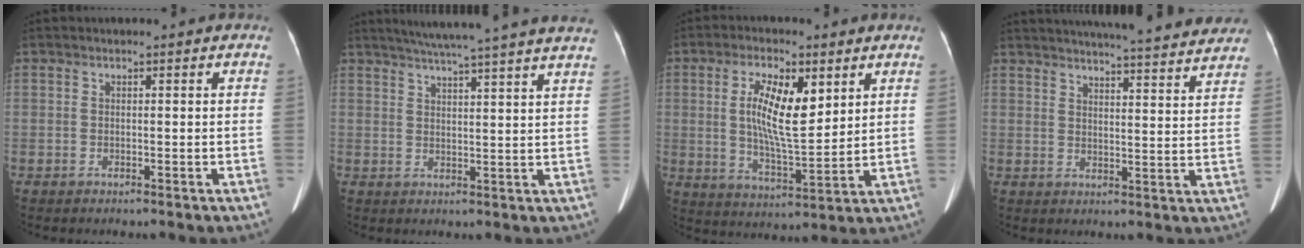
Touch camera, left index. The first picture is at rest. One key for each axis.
{"total": 19.3, "fx": 16.9, "fy": -1.1, "fz": 9.3, "tx": -0.148, "ty": -0.005, "tz": 0.210}
{"total": 10.2, "fx": 3.1, "fy": 2.9, "fz": 9.3, "tx": -0.172, "ty": -0.006, "tz": 0.058}
{"total": 23.9, "fx": 22.1, "fy": 2.1, "fz": 8.8, "tx": -0.125, "ty": -0.036, "tz": 0.266}